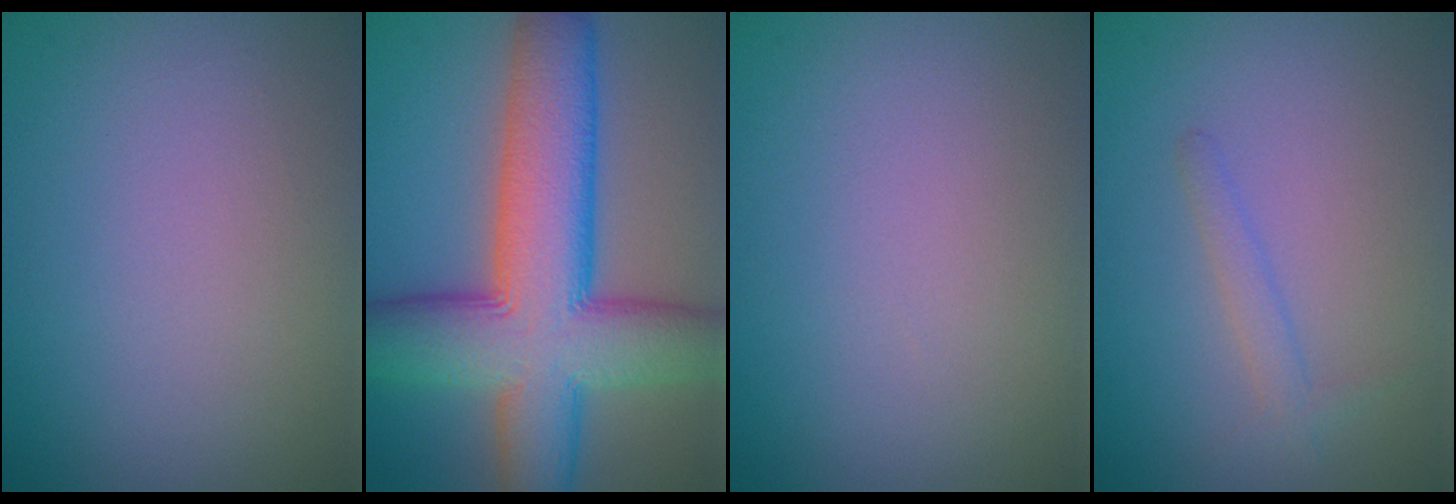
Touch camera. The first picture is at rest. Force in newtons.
{"total": 12.6, "press": 12.6, "slide": 0.5}
{"total": 0.0}
{"total": 1.3, "press": 1.3, "slide": 0.0}